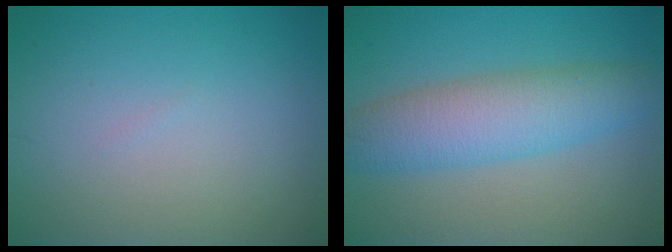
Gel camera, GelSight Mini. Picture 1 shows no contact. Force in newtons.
{"total": 5.9, "press": 5.9, "slide": 0.1}